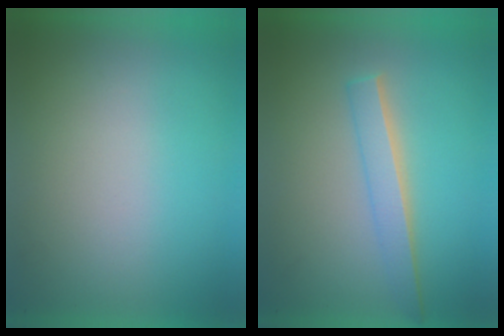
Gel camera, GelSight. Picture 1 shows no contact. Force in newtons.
{"total": 2.3}